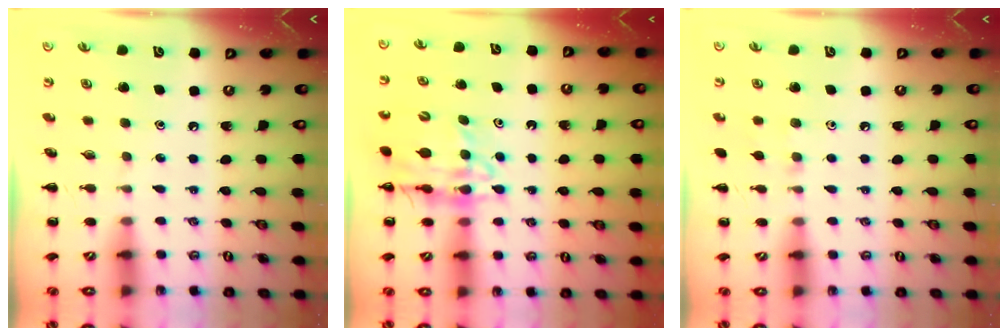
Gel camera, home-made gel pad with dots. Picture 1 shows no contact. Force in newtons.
{"total": 12.3, "press": 11.8, "slide": 3.5}
{"total": 4.6, "press": 4.2, "slide": 1.7}